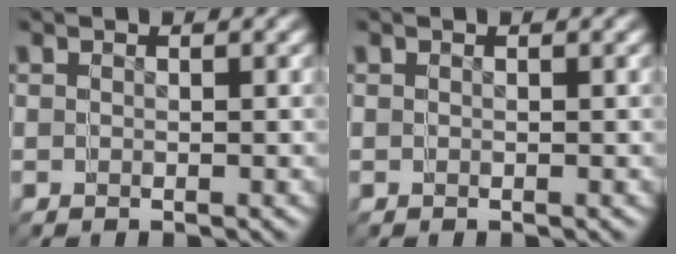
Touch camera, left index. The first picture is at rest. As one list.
[{"total": 0.0}]